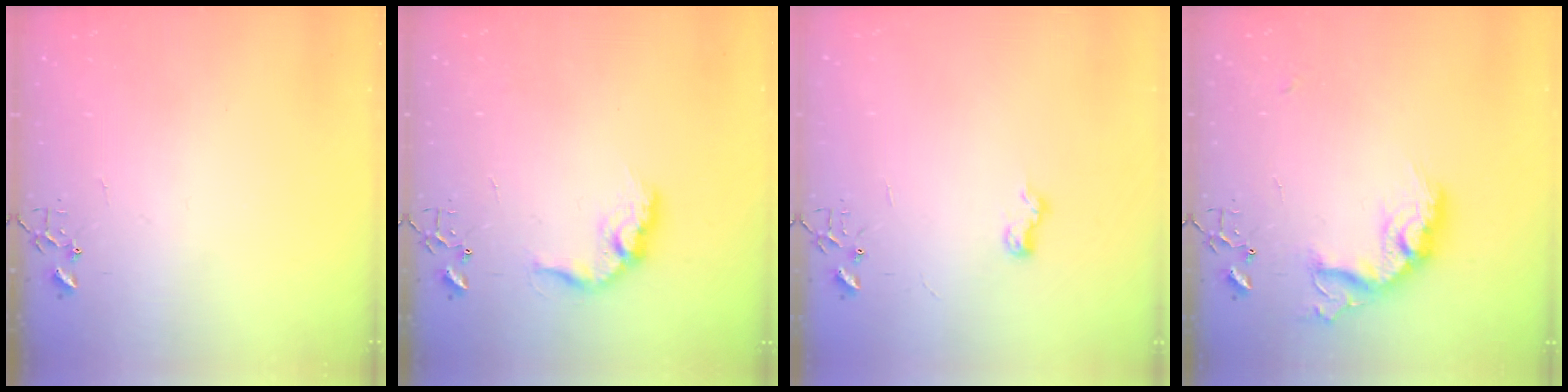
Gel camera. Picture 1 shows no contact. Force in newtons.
{"total": 12.4, "press": 12.4, "slide": 0.6}
{"total": 6.3, "press": 6.3, "slide": 0.8}
{"total": 16.9, "press": 16.9, "slide": 1.2}